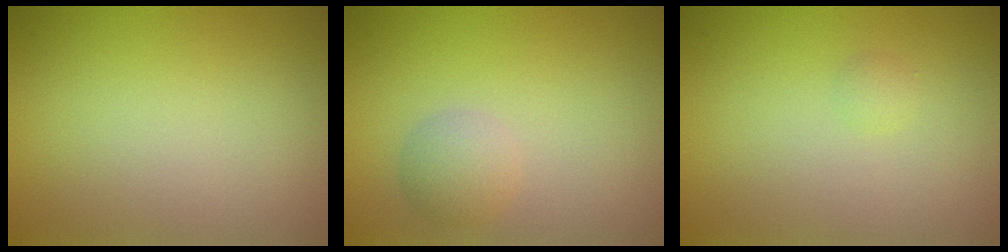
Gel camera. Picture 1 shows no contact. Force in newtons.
{"total": 2.0, "press": 2.0, "slide": 0.0}
{"total": 0.6, "press": 0.6, "slide": 0.0}